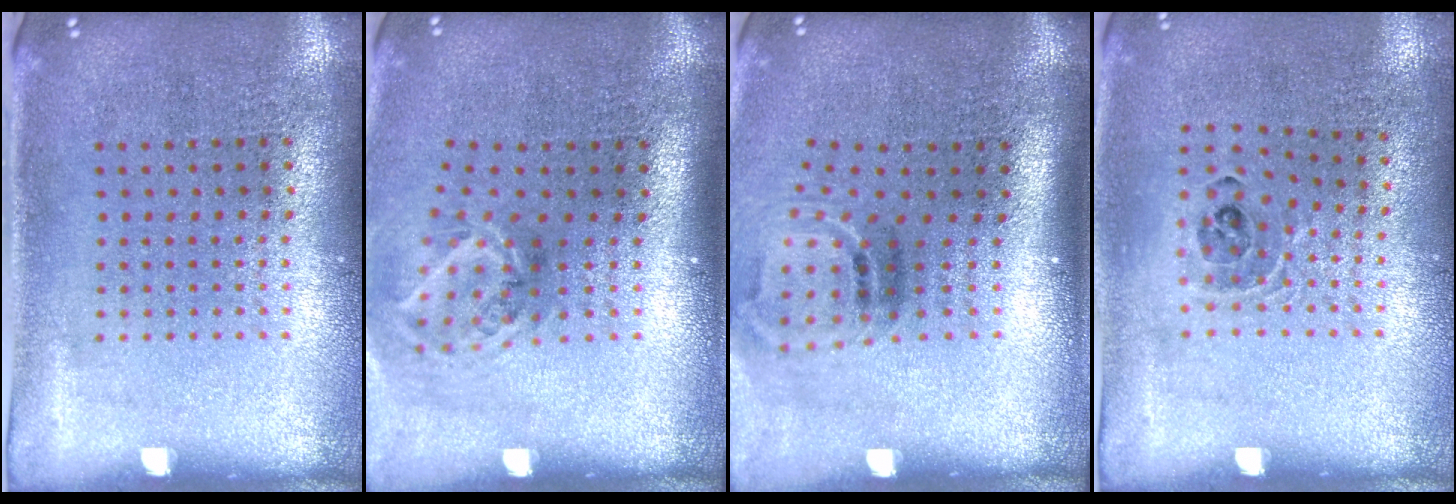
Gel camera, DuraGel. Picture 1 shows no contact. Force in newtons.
{"total": 1.9, "press": 1.2, "slide": 1.5}
{"total": 1.9, "press": 1.2, "slide": 1.5}
{"total": 0.8, "press": 0.8, "slide": 0.2}